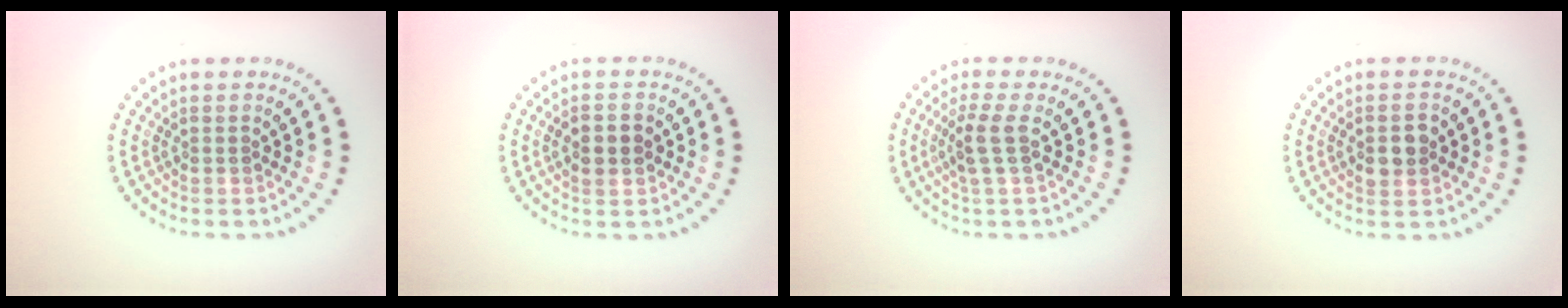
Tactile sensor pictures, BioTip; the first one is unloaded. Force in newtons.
{"total": 2.1, "press": 2.1, "slide": 0.1}
{"total": 2.6, "press": 2.1, "slide": 1.6}
{"total": 2.6, "press": 2.6, "slide": 0.1}